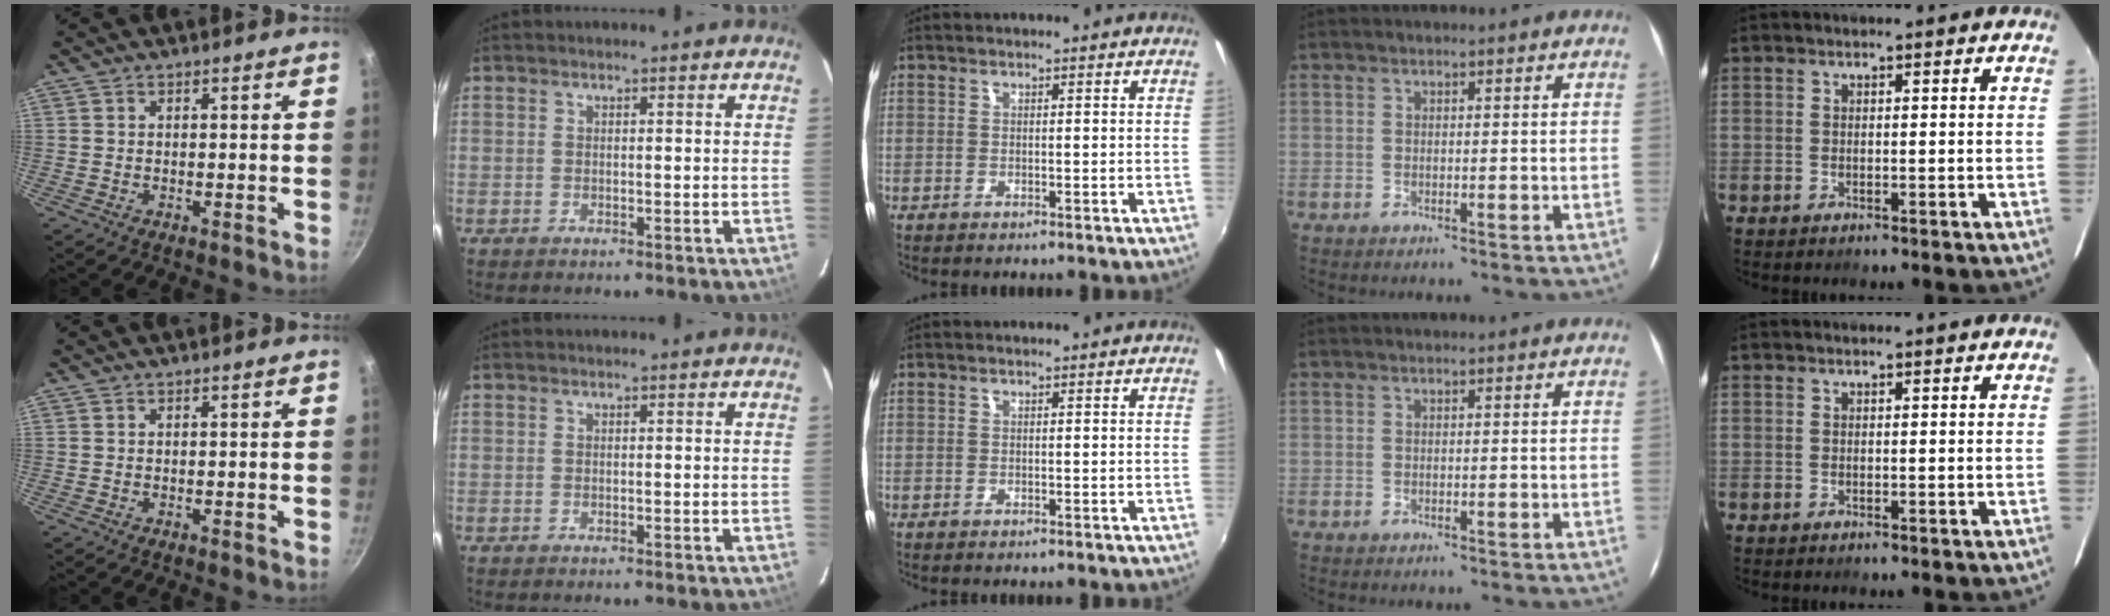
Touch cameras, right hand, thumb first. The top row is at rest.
{}